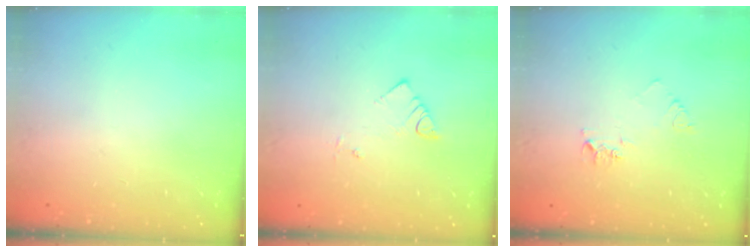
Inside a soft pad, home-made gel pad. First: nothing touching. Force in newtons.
{"total": 3.4, "press": 3.4, "slide": 0.1}
{"total": 5.1, "press": 5.0, "slide": 0.5}